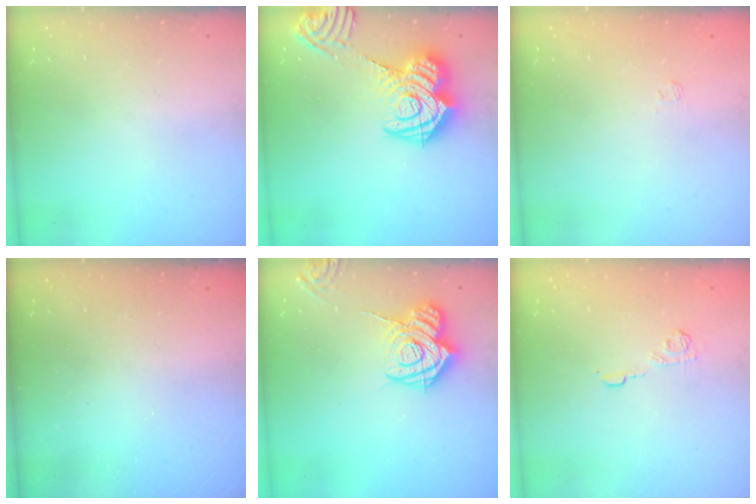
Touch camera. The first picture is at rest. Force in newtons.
{"total": 20.4, "press": 20.3, "slide": 2.1}
{"total": 1.7, "press": 1.2, "slide": 1.1}
{"total": 2.5, "press": 2.4, "slide": 0.8}
{"total": 14.7, "press": 14.6, "slide": 1.5}
{"total": 5.2, "press": 4.9, "slide": 1.5}